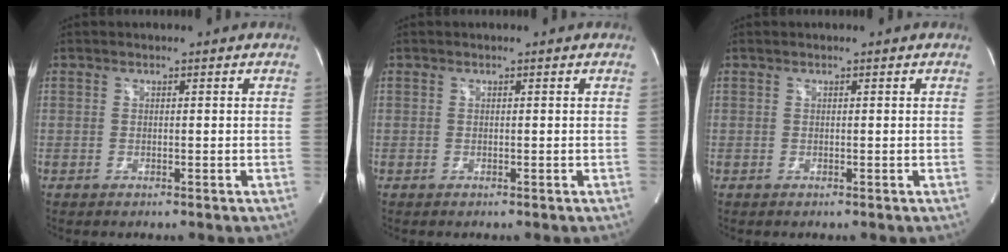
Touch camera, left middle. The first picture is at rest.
{"total": 0.0}
{"total": 0.0}